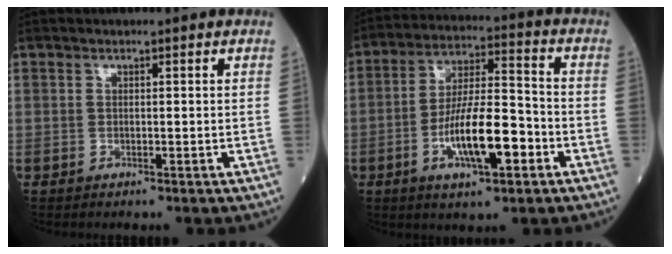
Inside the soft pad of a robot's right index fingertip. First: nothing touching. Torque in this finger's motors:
{"motor_torque": [0.54, -0.19, 0.66, 0.21]}